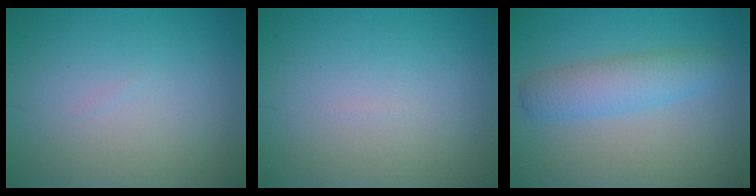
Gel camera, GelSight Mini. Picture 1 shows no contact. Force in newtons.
{"total": 0.0}
{"total": 3.6, "press": 3.6, "slide": 0.0}